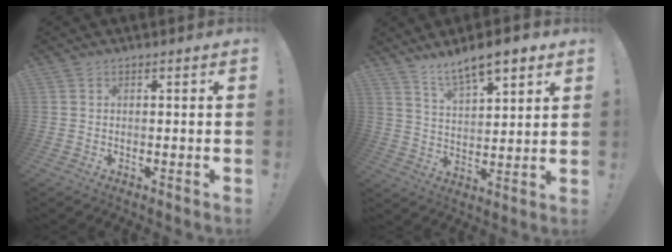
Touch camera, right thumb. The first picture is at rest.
{"total": 10.9, "force": [8.2, 3.6, 6.2], "torque": [-0.101, -0.046, 0.145]}